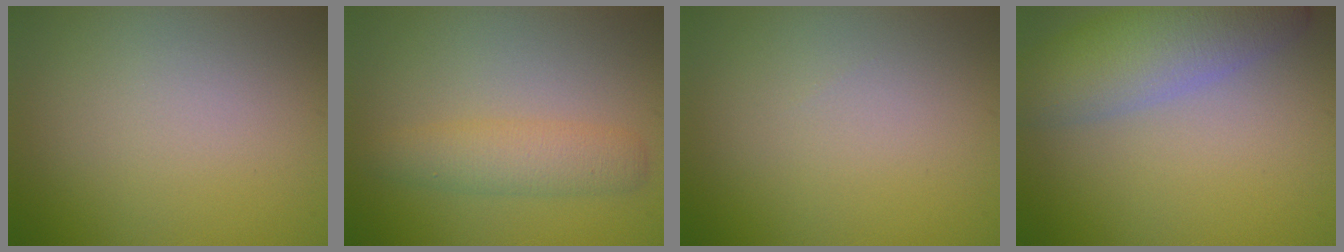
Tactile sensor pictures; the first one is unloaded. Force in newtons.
{"total": 2.9, "press": 2.9, "slide": 0.1}
{"total": 0.0}
{"total": 6.7, "press": 6.7, "slide": 0.6}